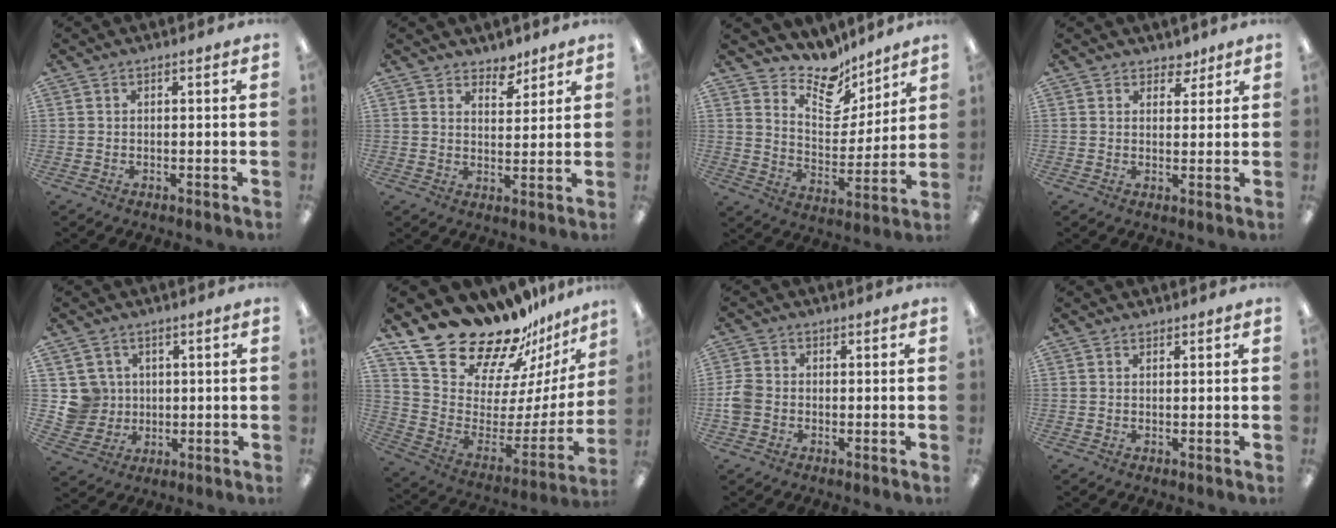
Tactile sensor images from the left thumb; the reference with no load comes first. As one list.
[{"total": 4.9, "force": [4.3, 2.3, 0.6], "torque": [0.000, -0.028, 0.077]}, {"total": 12.6, "force": [10.9, 5.0, 3.9], "torque": [-0.081, -0.082, 0.204]}, {"total": 3.7, "force": [2.9, 2.2, 0.8], "torque": [0.002, -0.016, 0.048]}, {"total": 6.5, "force": [1.8, 6.2, 0.4], "torque": [-0.010, 0.001, 0.040]}, {"total": 24.5, "force": [20.6, 8.9, 9.8], "torque": [-0.173, -0.164, 0.379]}, {"total": 4.4, "force": [-0.8, 3.6, 2.3], "torque": [-0.043, 0.009, -0.014]}, {"total": 0.6, "force": [0.6, 0.2, -0.1], "torque": [0.000, -0.001, 0.012]}]